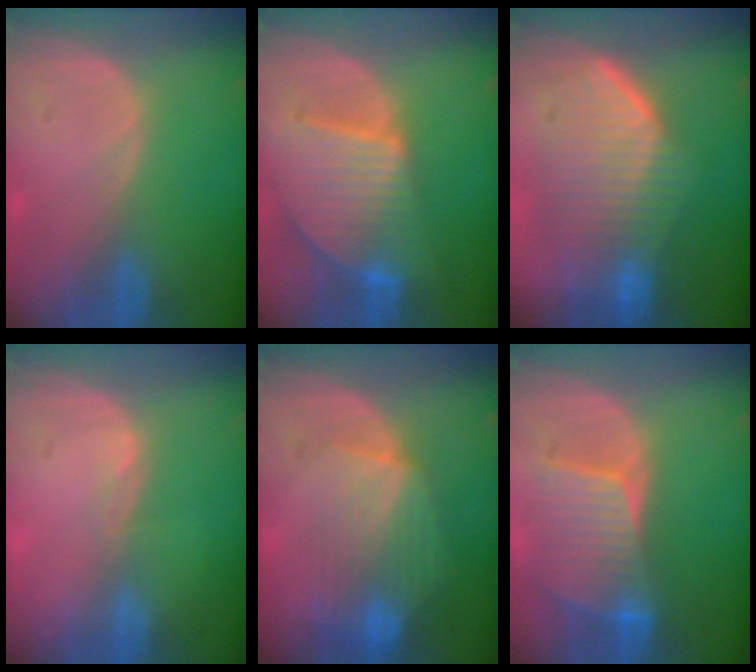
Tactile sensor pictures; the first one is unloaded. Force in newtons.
{"total": 9.5, "press": 8.2, "slide": 4.8}
{"total": 9.3, "press": 9.0, "slide": 2.5}
{"total": 1.0, "press": 0.7, "slide": 0.7}
{"total": 8.9, "press": 8.0, "slide": 3.9}
{"total": 8.4, "press": 7.7, "slide": 3.3}